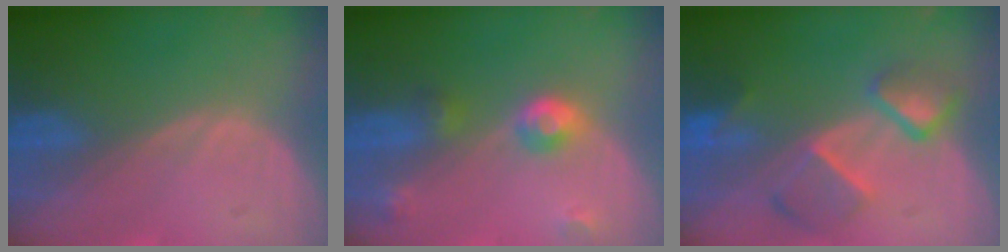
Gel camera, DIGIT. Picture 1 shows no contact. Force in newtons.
{"total": 4.9, "press": 4.4, "slide": 2.1}
{"total": 7.6, "press": 6.7, "slide": 3.6}